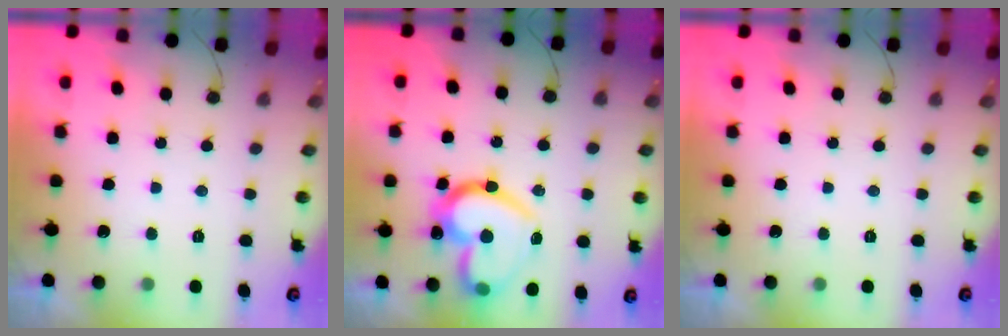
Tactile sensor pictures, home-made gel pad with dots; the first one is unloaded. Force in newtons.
{"total": 21.8, "press": 21.7, "slide": 2.4}
{"total": 0.0}